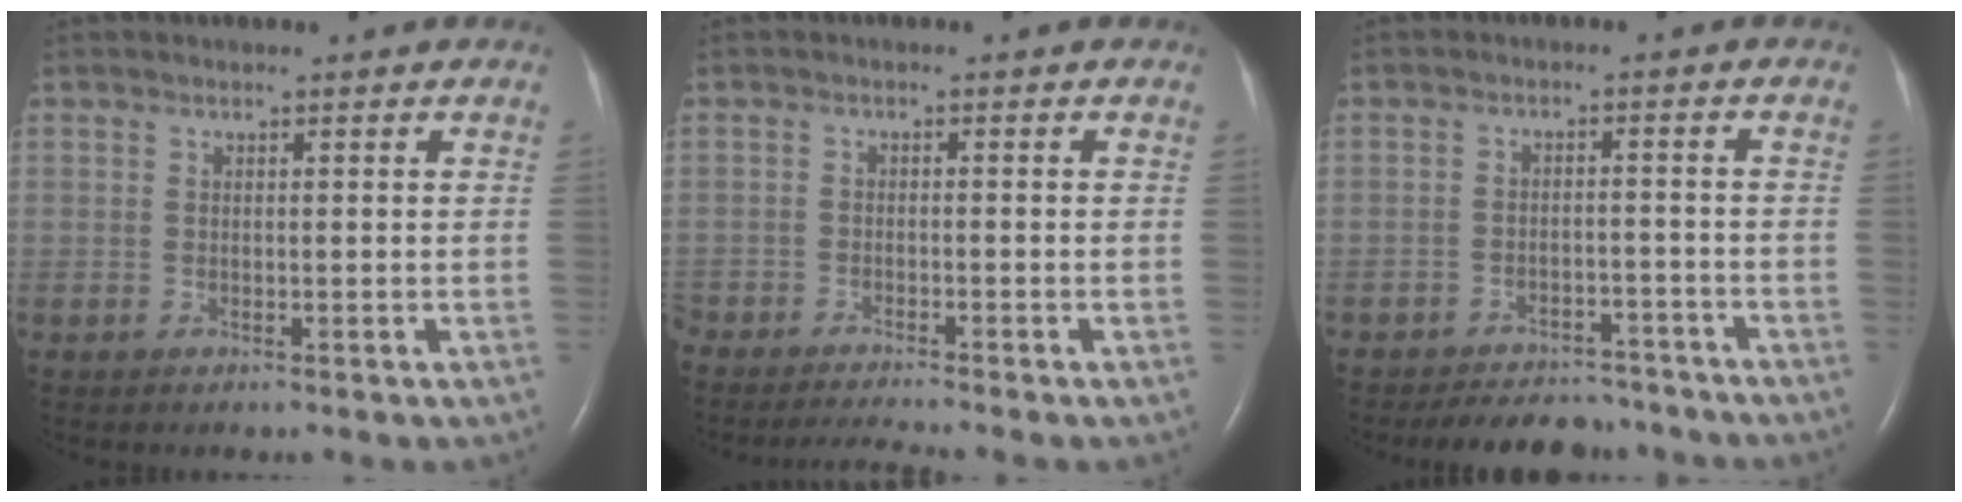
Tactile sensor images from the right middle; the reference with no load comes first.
{"total": 2.1, "force": [-2.1, -0.3, 0.1], "torque": [-0.004, -0.008, -0.041]}
{"total": 9.1, "force": [-8.3, 3.2, 1.9], "torque": [-0.026, 0.003, -0.108]}